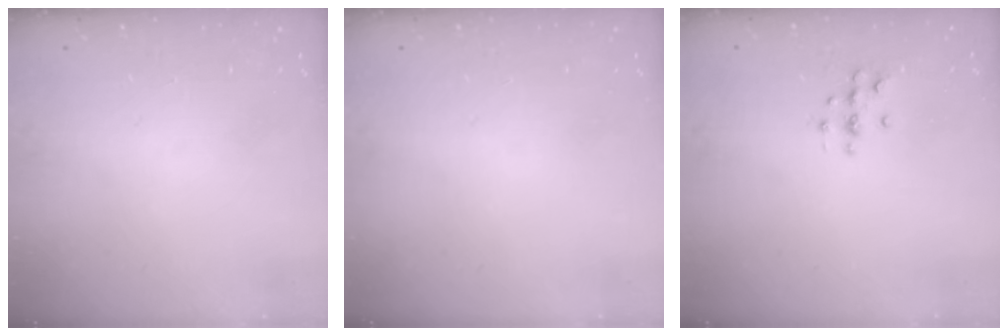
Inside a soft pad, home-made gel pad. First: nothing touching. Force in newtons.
{"total": 0.0}
{"total": 5.4, "press": 5.2, "slide": 1.6}